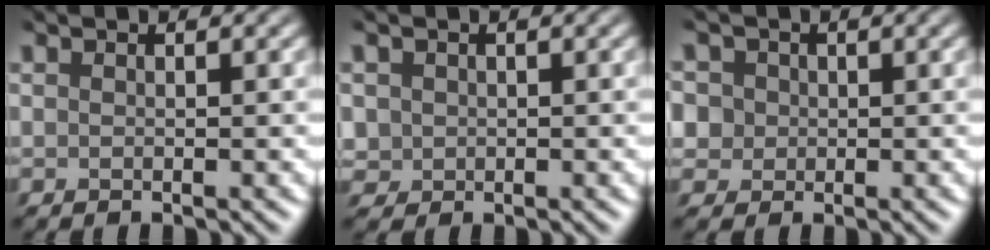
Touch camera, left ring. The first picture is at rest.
{"total": 1.2, "force": [-0.2, 1.2, 0.1], "torque": [-0.026, -0.004, 0.014]}
{"total": 1.7, "force": [-0.2, 1.7, 0.0], "torque": [-0.025, -0.010, 0.012]}